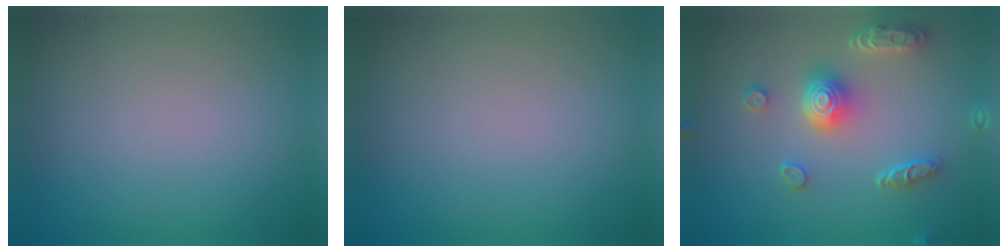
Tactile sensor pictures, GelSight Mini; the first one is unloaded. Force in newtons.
{"total": 0.0}
{"total": 4.9, "press": 3.9, "slide": 3.0}